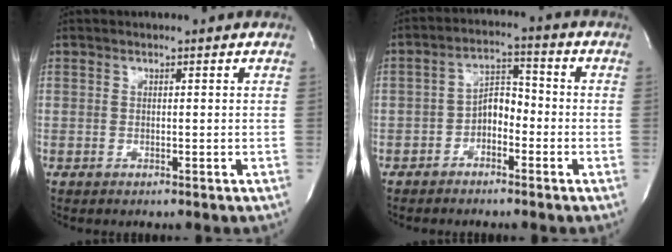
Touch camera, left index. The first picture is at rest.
{"total": 4.8, "force": [-2.2, 2.6, 3.4], "torque": [-0.061, 0.017, -0.044]}